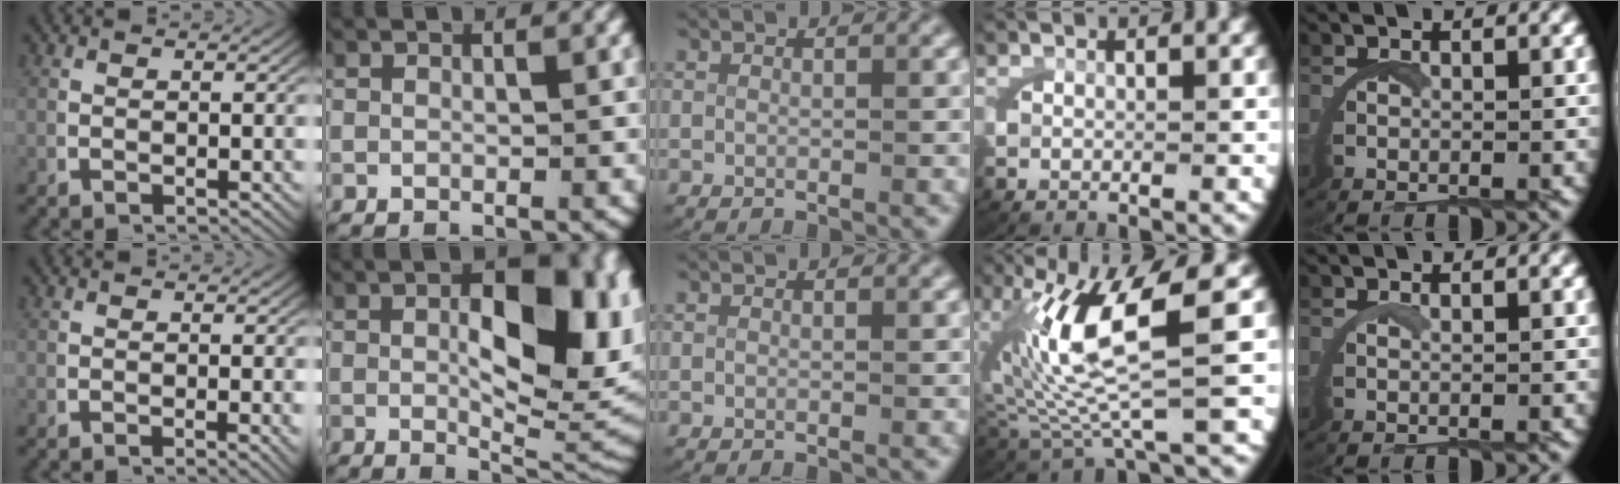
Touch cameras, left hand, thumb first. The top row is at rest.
{"thumb": {"total": 0.8, "force": [-0.1, 0.1, 0.8], "torque": [-0.012, -0.003, -0.001]}, "index": {"total": 10.7, "force": [1.5, 5.1, 9.2], "torque": [-0.119, -0.013, 0.021]}, "ring": {"total": 10.4, "force": [1.3, 4.9, 9.0], "torque": [-0.189, -0.009, 0.032]}, "little": {"total": 0.5, "force": [0.2, -0.5, 0.1], "torque": [-0.001, 0.000, 0.004]}}